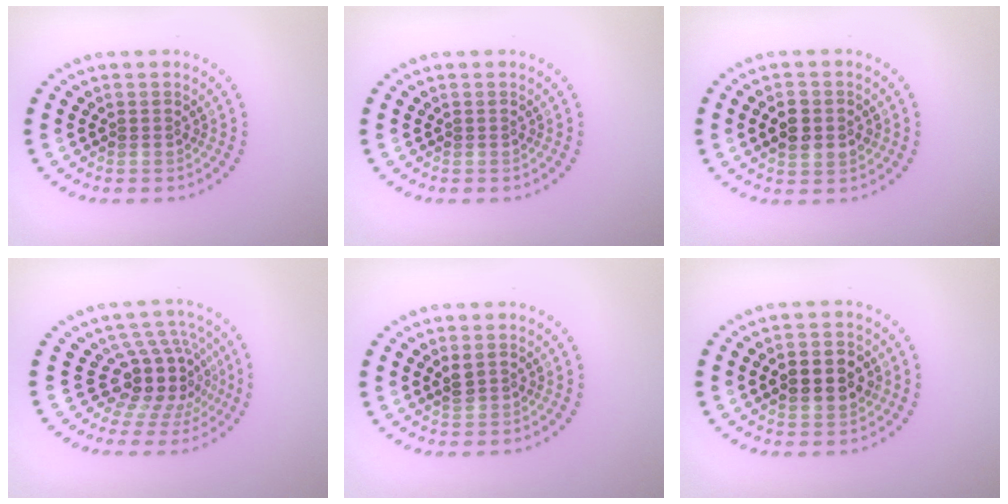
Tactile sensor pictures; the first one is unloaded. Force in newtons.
{"total": 0.0}
{"total": 3.8, "press": 3.8, "slide": 0.2}
{"total": 5.0, "press": 3.7, "slide": 3.3}
{"total": 1.3, "press": 1.2, "slide": 0.3}
{"total": 4.5, "press": 4.5, "slide": 0.2}